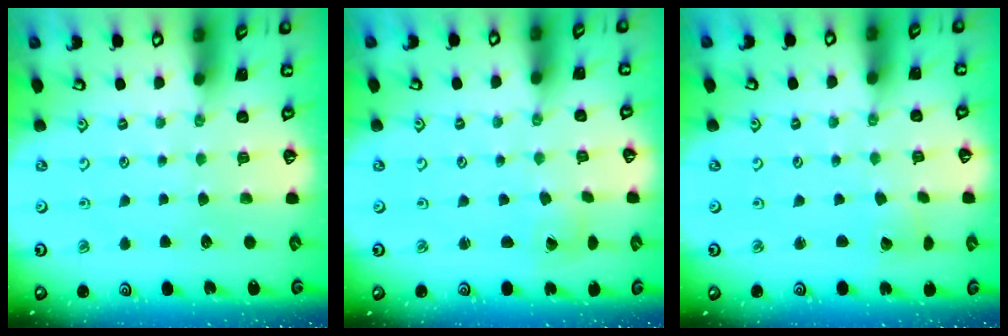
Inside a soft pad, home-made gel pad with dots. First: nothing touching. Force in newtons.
{"total": 2.1, "press": 2.1, "slide": 0.1}
{"total": 2.5, "press": 2.5, "slide": 0.1}